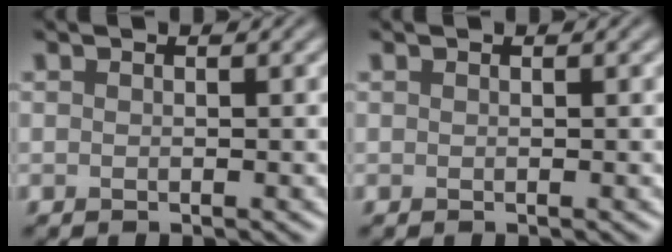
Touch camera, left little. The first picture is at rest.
{"total": 0.0}